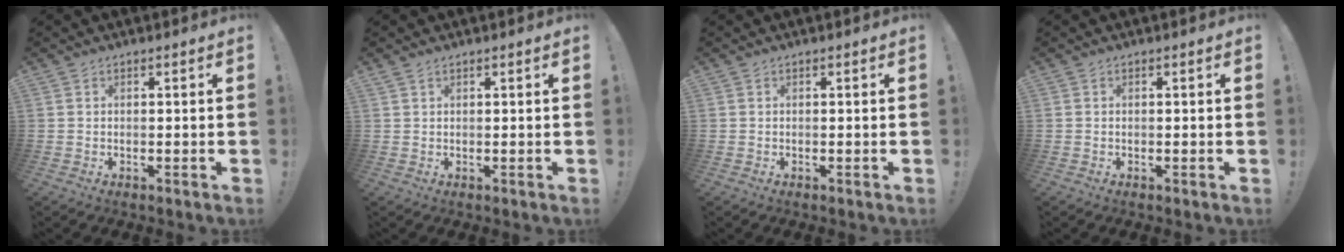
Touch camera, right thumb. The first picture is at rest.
{"total": 1.0, "force": [0.8, 0.4, 0.5], "torque": [-0.005, -0.003, 0.014]}
{"total": 0.0}
{"total": 0.0}